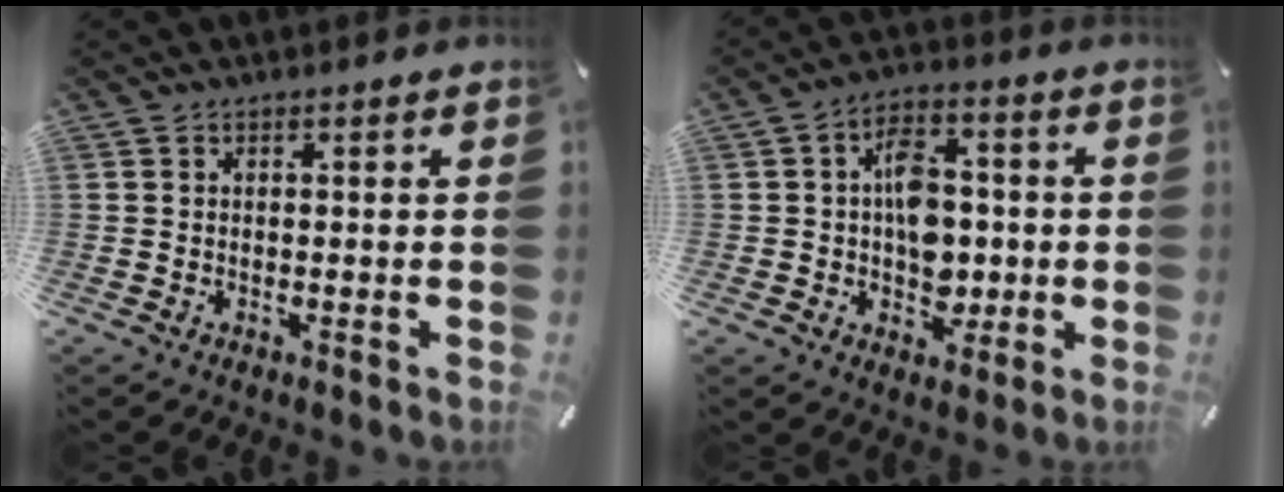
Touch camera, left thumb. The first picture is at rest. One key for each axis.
{"total": 10.1, "fx": -0.4, "fy": 7.5, "fz": 6.7, "tx": -0.105, "ty": 0.009, "tz": -0.007}